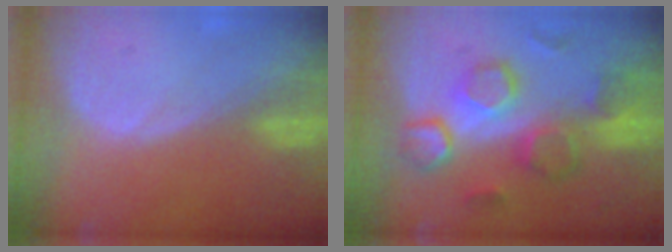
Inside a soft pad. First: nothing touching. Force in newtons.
{"total": 9.4, "press": 9.1, "slide": 2.5}